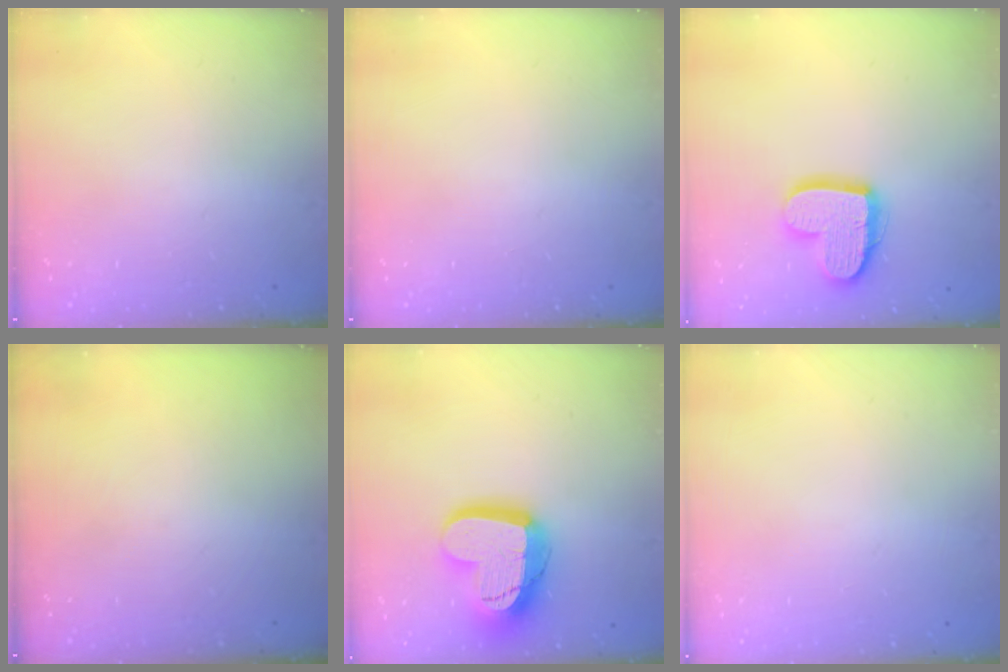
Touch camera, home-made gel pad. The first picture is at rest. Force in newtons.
{"total": 0.0}
{"total": 14.9, "press": 14.8, "slide": 1.1}
{"total": 0.0}
{"total": 19.5, "press": 19.4, "slide": 1.4}
{"total": 0.0}